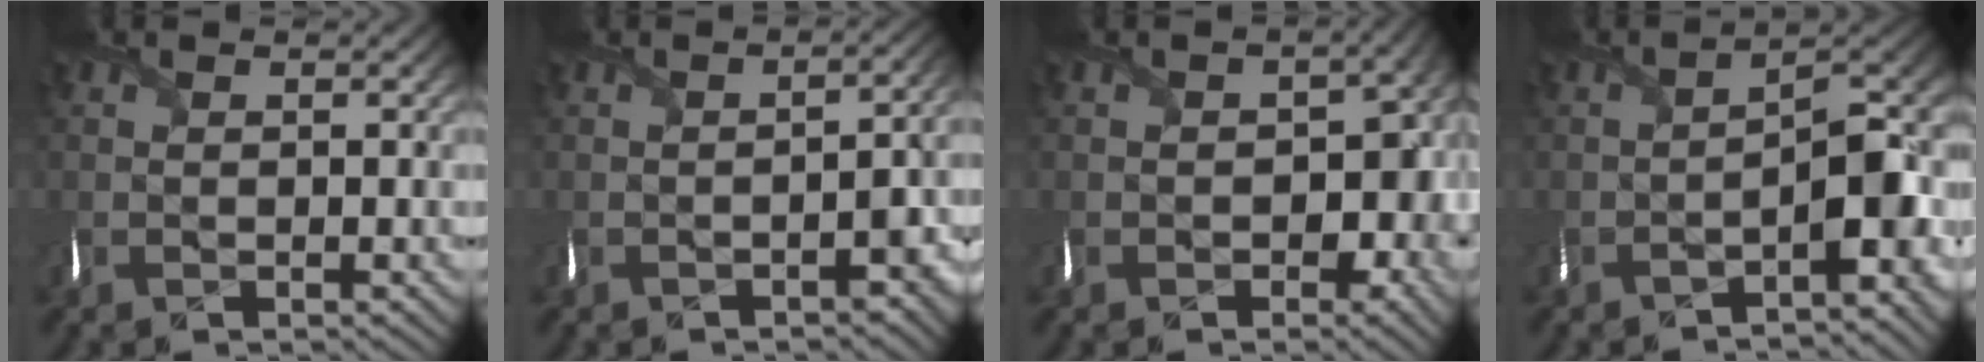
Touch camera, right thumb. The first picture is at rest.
{"total": 4.8, "force": [-2.7, 1.9, 3.5], "torque": [-0.039, -0.006, -0.039]}
{"total": 6.1, "force": [-1.4, 4.5, 3.9], "torque": [-0.047, -0.020, -0.017]}
{"total": 8.6, "force": [-4.0, 2.5, 7.3], "torque": [-0.101, -0.005, -0.065]}